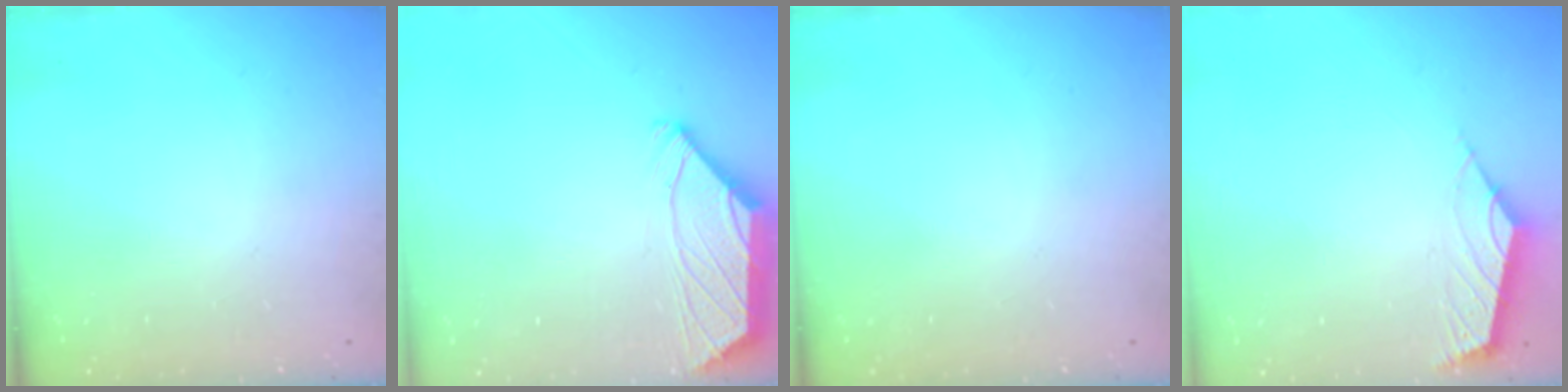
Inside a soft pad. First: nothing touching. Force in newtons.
{"total": 2.0, "press": 1.9, "slide": 0.7}
{"total": 0.0}
{"total": 2.6, "press": 2.5, "slide": 0.6}